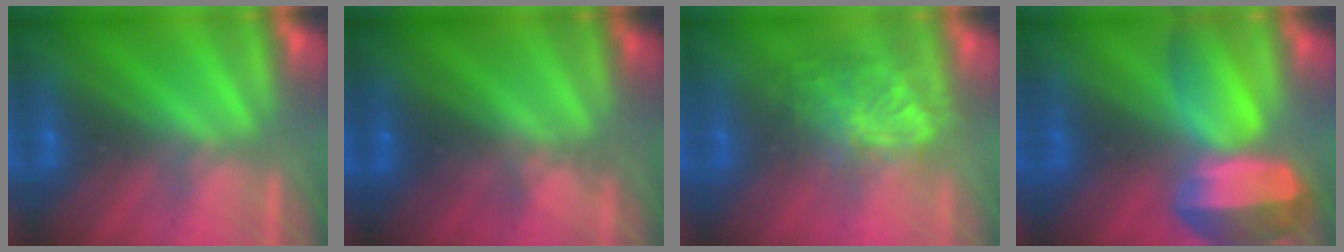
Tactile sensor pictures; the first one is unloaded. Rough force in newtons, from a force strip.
{"total": 1.8}
{"total": 3.4}
{"total": 7.0}